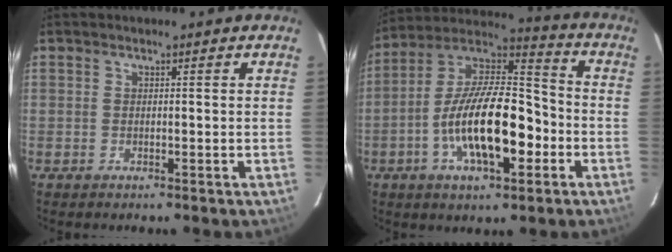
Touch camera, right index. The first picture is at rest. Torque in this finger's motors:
{"motor_torque": [0.79, -0.20, 1.06, 0.21]}